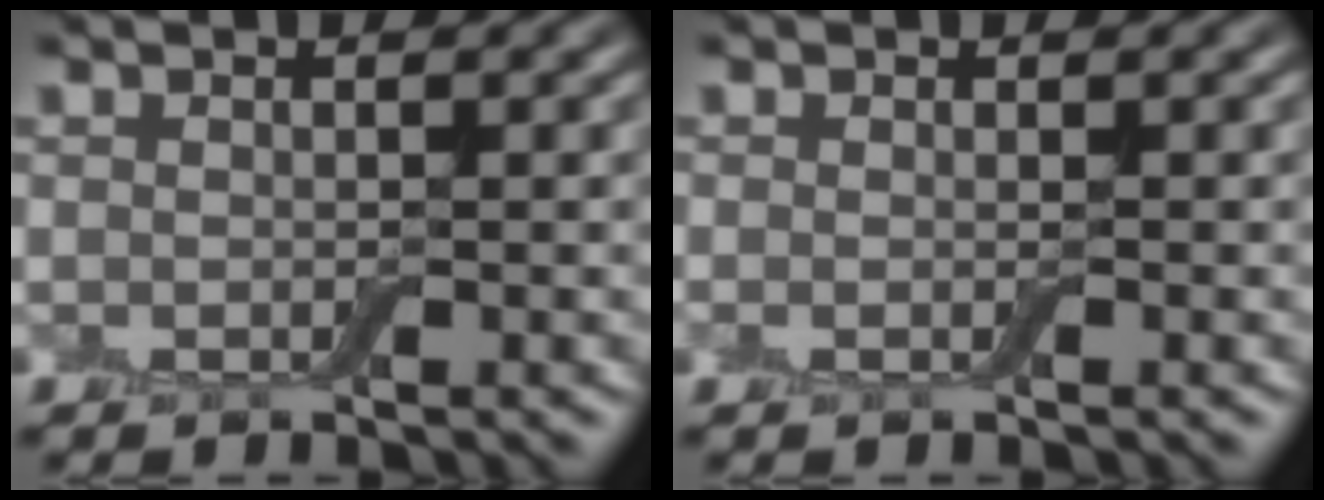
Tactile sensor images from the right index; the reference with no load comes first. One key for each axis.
{"total": 0.0}